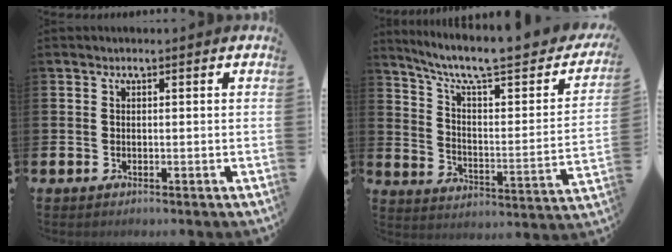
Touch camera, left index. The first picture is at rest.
{"total": 8.5, "force": [6.5, 1.9, 5.1], "torque": [-0.111, -0.050, 0.099]}